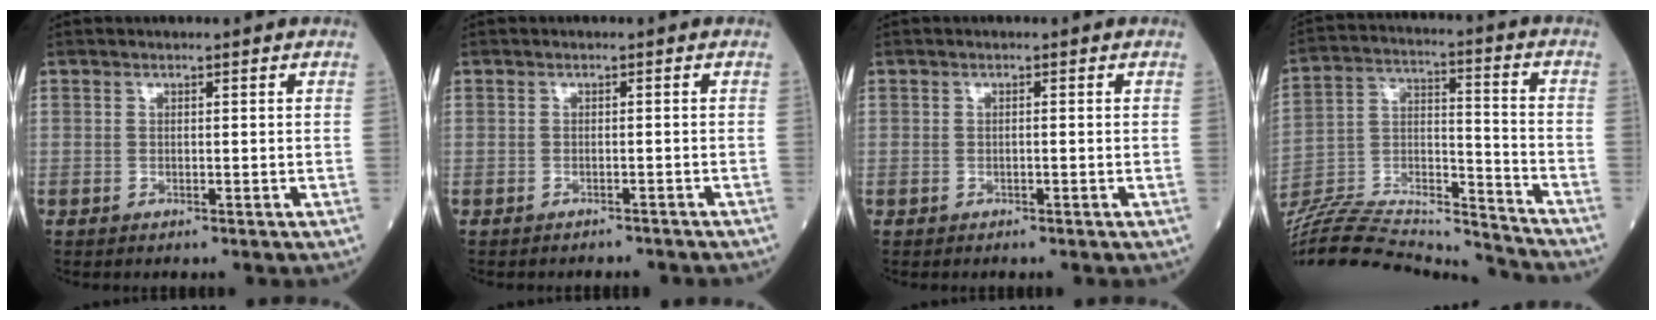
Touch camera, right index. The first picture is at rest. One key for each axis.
{"total": 3.1, "fx": -3.0, "fy": 0.7, "fz": 0.4, "tx": -0.006, "ty": -0.003, "tz": -0.035}
{"total": 0.5, "fx": -0.2, "fy": 0.1, "fz": 0.5, "tx": -0.010, "ty": 0.003, "tz": -0.002}
{"total": 24.3, "fx": -23.3, "fy": 1.5, "fz": 6.8, "tx": -0.156, "ty": 0.003, "tz": -0.382}